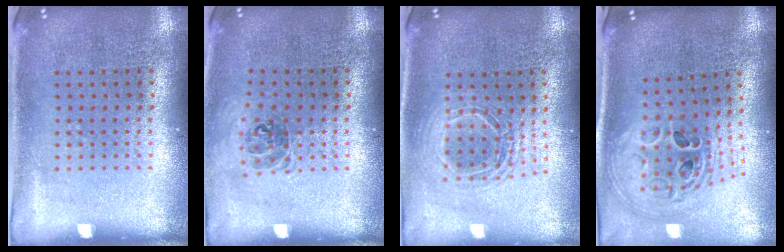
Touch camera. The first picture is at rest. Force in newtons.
{"total": 1.0, "press": 0.8, "slide": 0.5}
{"total": 1.7, "press": 1.4, "slide": 0.9}
{"total": 1.8, "press": 1.5, "slide": 1.0}